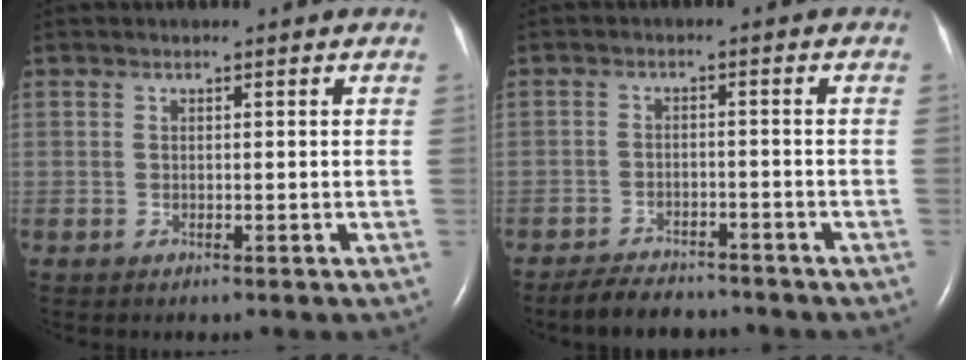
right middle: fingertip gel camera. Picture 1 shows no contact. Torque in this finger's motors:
{"motor_torque": [-0.07, 0.07, 0.07, 0.03]}